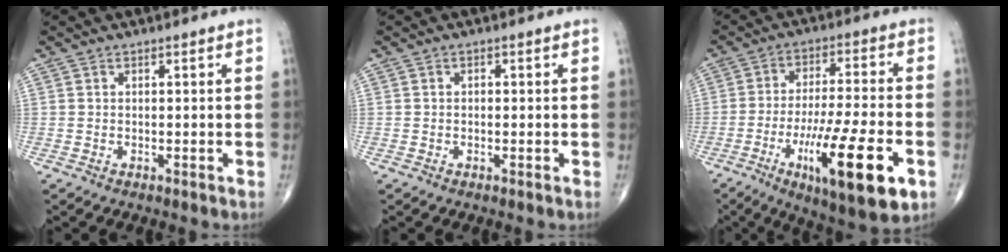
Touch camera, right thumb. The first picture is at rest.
{"total": 0.5, "force": [-0.1, 0.4, 0.3], "torque": [-0.002, 0.003, -0.003]}
{"total": 19.3, "force": [-7.3, 4.2, 17.4], "torque": [-0.296, 0.005, -0.110]}